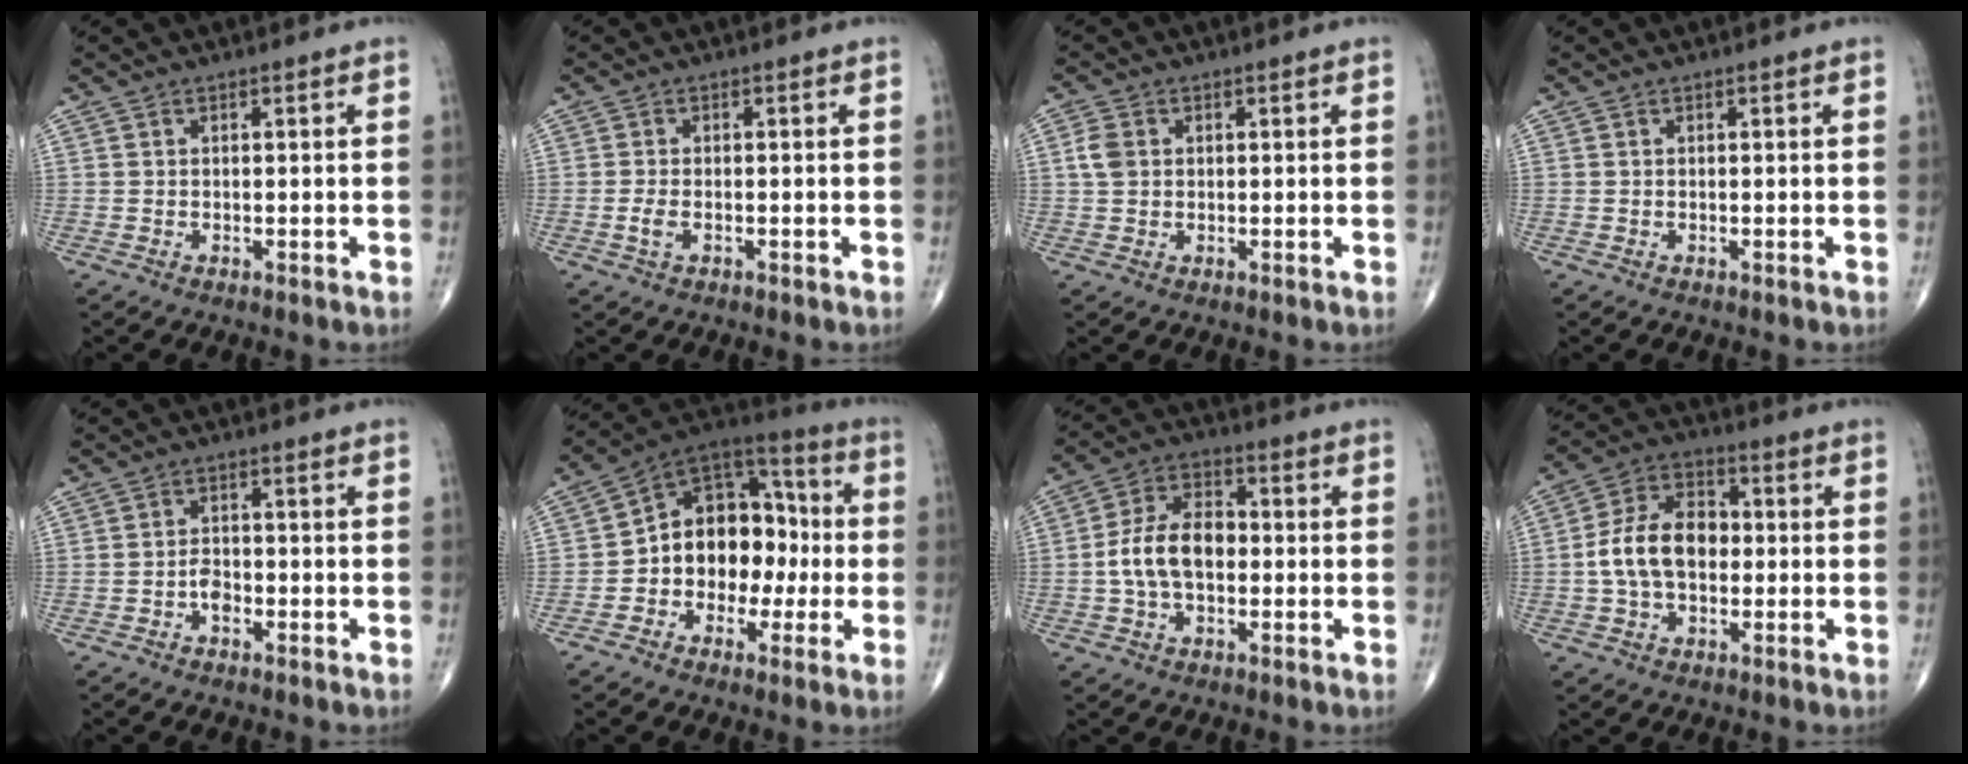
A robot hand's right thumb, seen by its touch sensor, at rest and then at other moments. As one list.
[{"total": 1.9, "force": [-0.6, 1.0, 1.5], "torque": [-0.035, 0.002, -0.013]}, {"total": 3.3, "force": [0.6, 2.5, 2.0], "torque": [-0.043, 0.006, 0.009]}, {"total": 0.0}, {"total": 2.6, "force": [-1.2, 1.6, 1.6], "torque": [-0.020, 0.008, -0.025]}, {"total": 16.1, "force": [-1.8, 11.7, 10.9], "torque": [-0.118, 0.051, -0.039]}, {"total": 10.8, "force": [-0.9, 6.7, 8.4], "torque": [-0.150, 0.029, -0.026]}, {"total": 12.1, "force": [-0.5, 8.0, 9.1], "torque": [-0.157, 0.031, -0.019]}]